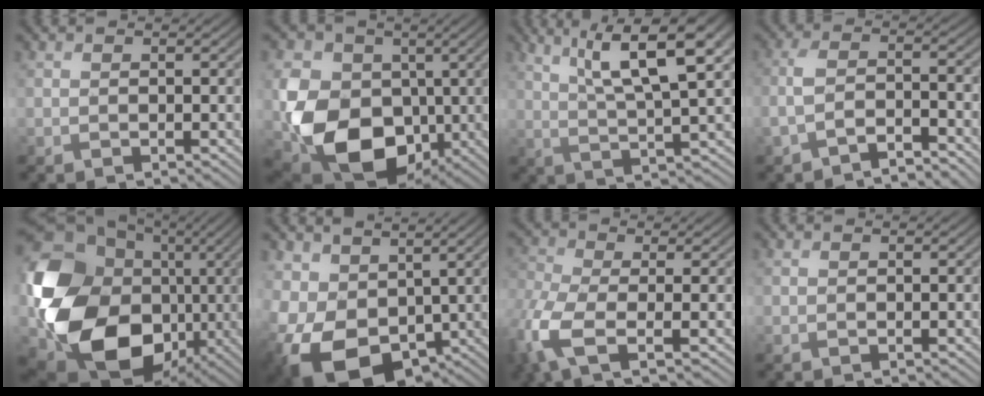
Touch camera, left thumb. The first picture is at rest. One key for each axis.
{"total": 13.2, "fx": -1.7, "fy": 10.0, "fz": 8.4, "tx": -0.183, "ty": -0.015, "tz": -0.039}
{"total": 11.3, "fx": 5.2, "fy": 2.1, "fz": 9.8, "tx": -0.170, "ty": 0.015, "tz": 0.096}
{"total": 3.9, "fx": -2.8, "fy": 0.9, "fz": 2.5, "tx": -0.055, "ty": 0.000, "tz": -0.063}
{"total": 19.0, "fx": -1.2, "fy": 15.0, "fz": 11.6, "tx": -0.265, "ty": -0.041, "tz": -0.014}
{"total": 12.9, "fx": -0.4, "fy": 9.7, "fz": 8.5, "tx": -0.218, "ty": -0.031, "tz": 0.004}
{"total": 8.6, "fx": -2.8, "fy": 3.7, "fz": 7.2, "tx": -0.186, "ty": -0.017, "tz": -0.067}
{"total": 0.0}